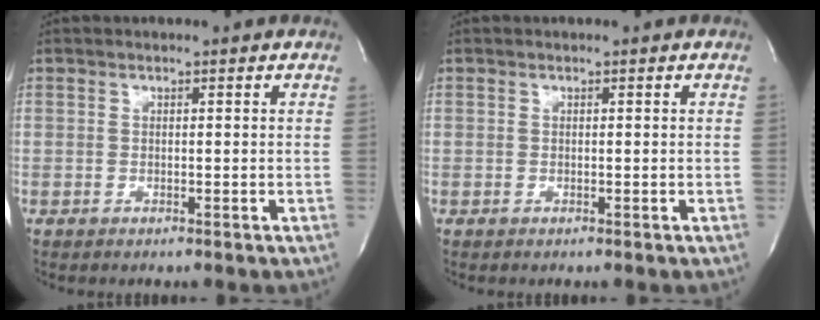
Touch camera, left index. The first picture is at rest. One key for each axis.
{"total": 0.0}